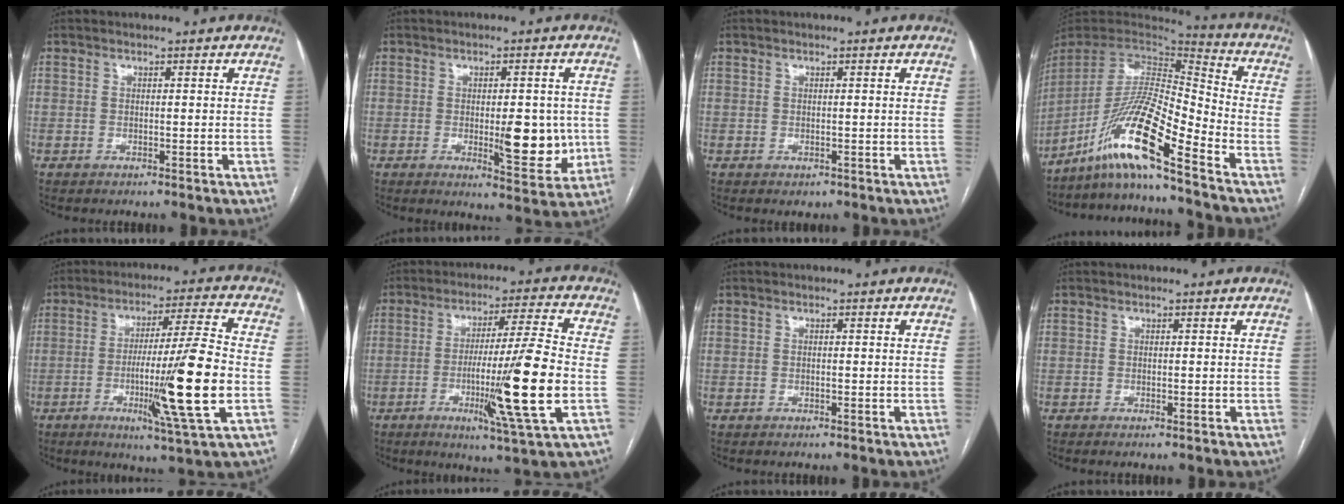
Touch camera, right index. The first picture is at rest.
{"total": 8.2, "force": [-0.9, 2.7, 7.7], "torque": [-0.099, -0.011, -0.004]}
{"total": 1.4, "force": [-0.5, 1.1, 0.6], "torque": [-0.003, 0.002, 0.001]}
{"total": 15.5, "force": [-10.6, 0.0, 11.3], "torque": [-0.217, 0.001, -0.197]}
{"total": 16.1, "force": [-3.5, -1.1, 15.6], "torque": [-0.263, -0.020, -0.062]}
{"total": 15.7, "force": [-3.5, -1.2, 15.3], "torque": [-0.260, -0.022, -0.063]}
{"total": 0.0}
{"total": 0.0}